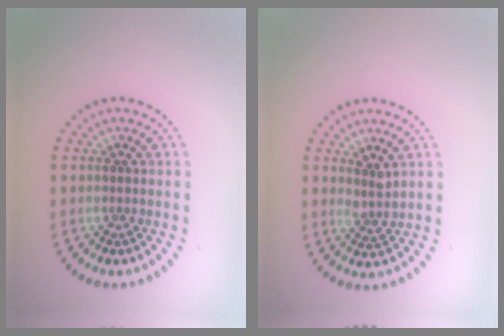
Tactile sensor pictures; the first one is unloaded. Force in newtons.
{"total": 1.7, "press": 1.3, "slide": 1.1}